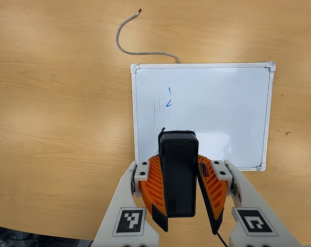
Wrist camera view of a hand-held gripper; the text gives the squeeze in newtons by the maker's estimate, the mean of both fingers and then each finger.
{"total": 9.8, "left": 9.0, "right": 10.6}